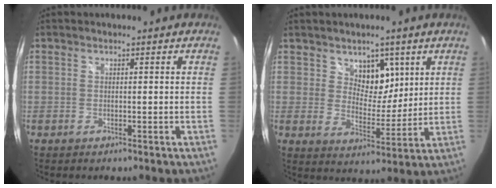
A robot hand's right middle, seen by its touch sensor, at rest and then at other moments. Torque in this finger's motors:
{"motor_torque": [-0.18, -0.08, 0.24, 0.05]}